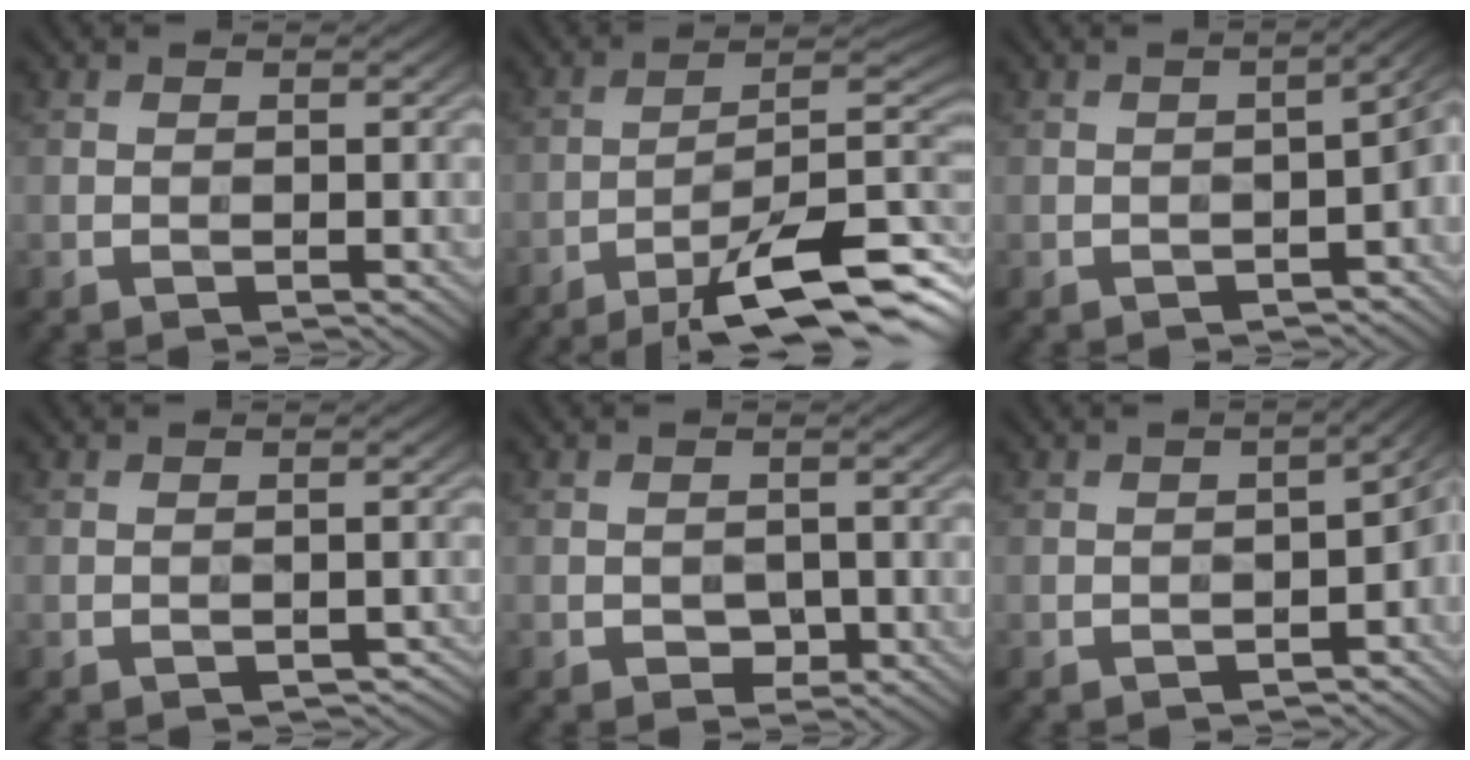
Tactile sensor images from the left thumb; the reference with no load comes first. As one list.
[{"total": 14.0, "force": [-7.8, 3.4, 11.1], "torque": [-0.176, -0.001, -0.121]}, {"total": 5.6, "force": [-2.4, 2.4, 4.6], "torque": [-0.053, -0.006, -0.030]}, {"total": 2.1, "force": [-1.2, 1.1, 1.3], "torque": [-0.022, -0.004, -0.008]}, {"total": 2.2, "force": [-0.9, 1.5, 1.3], "torque": [-0.024, -0.003, -0.015]}, {"total": 6.8, "force": [-2.7, 3.4, 5.3], "torque": [-0.061, -0.017, -0.033]}]